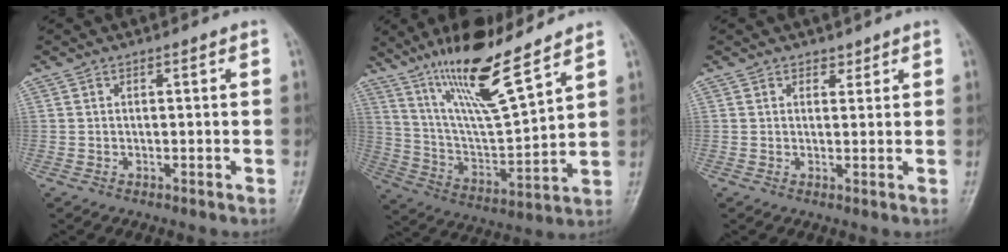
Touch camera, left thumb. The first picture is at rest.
{"total": 16.8, "force": [12.0, 2.6, 11.5], "torque": [-0.194, -0.065, 0.229]}
{"total": 1.5, "force": [1.1, 1.1, 0.0], "torque": [0.018, -0.007, 0.011]}